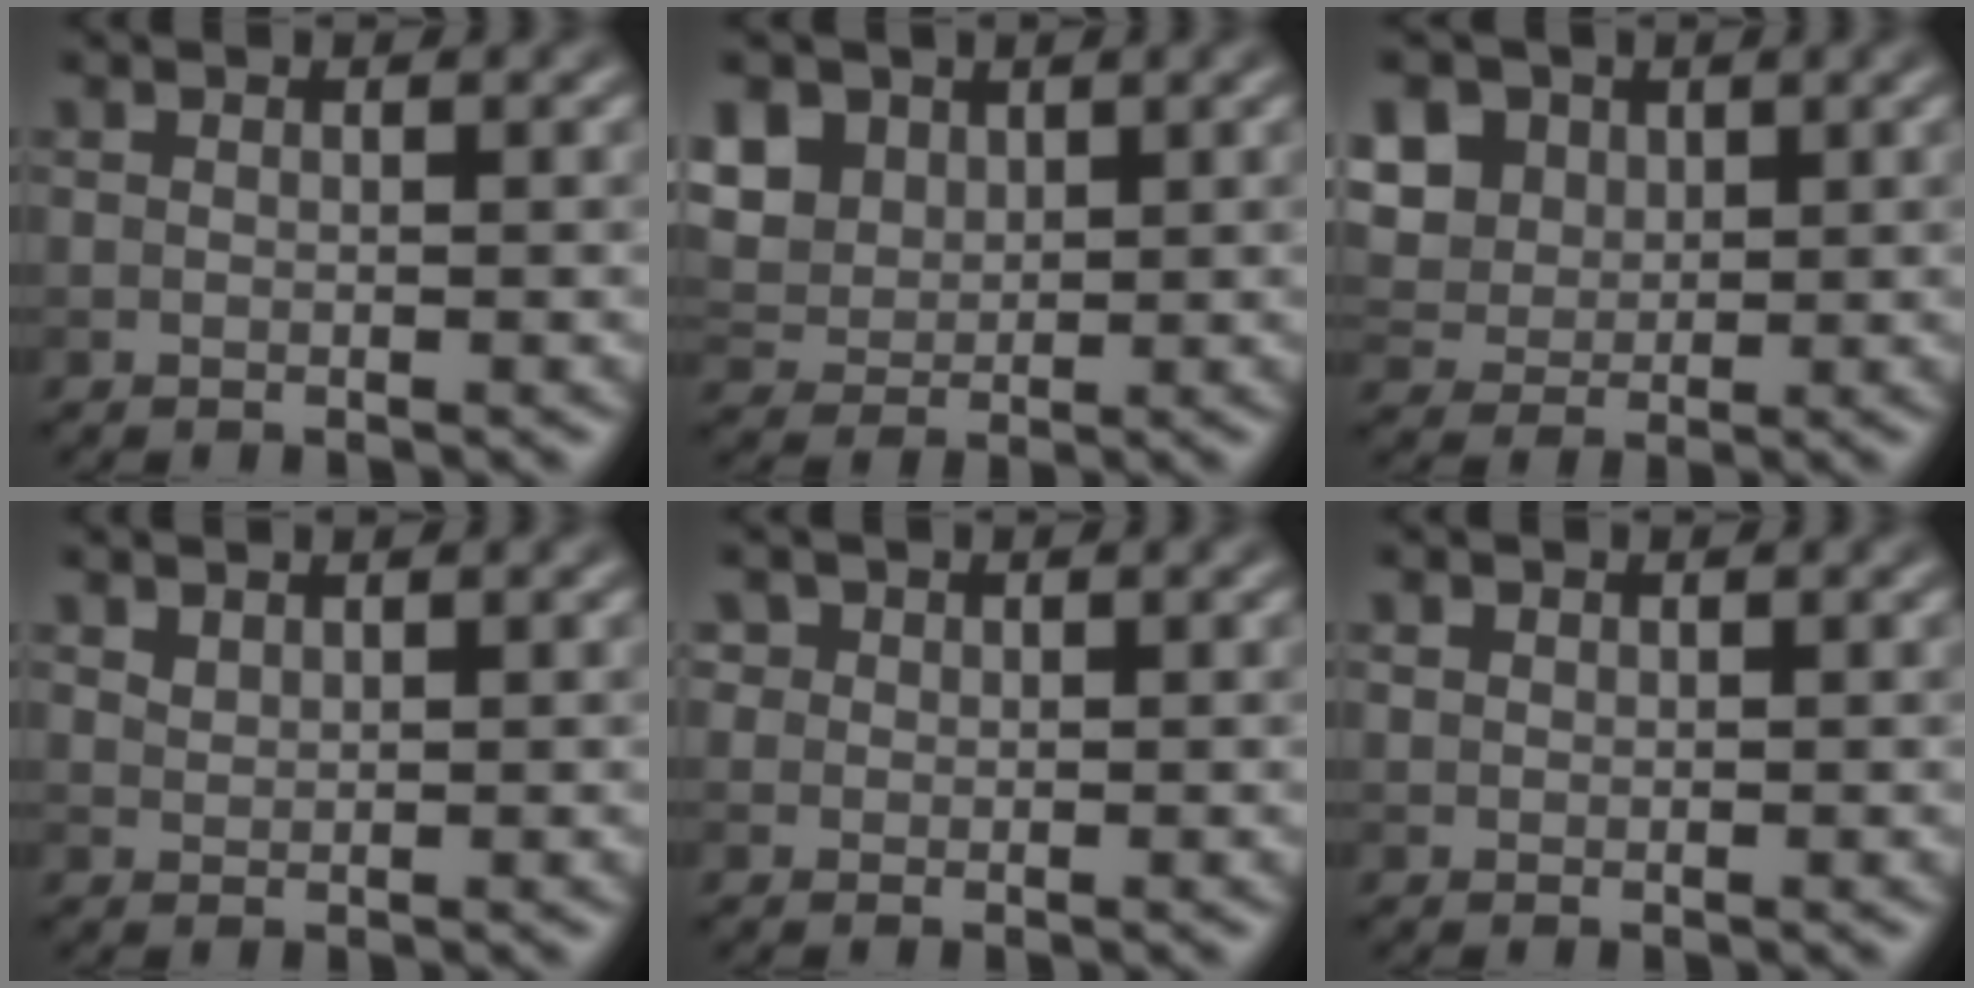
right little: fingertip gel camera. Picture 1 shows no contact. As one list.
[{"total": 6.4, "force": [3.0, 4.8, 3.1], "torque": [-0.103, 0.013, 0.055]}, {"total": 9.6, "force": [4.1, 7.4, 4.5], "torque": [-0.107, 0.024, 0.064]}, {"total": 0.9, "force": [0.8, 0.3, 0.2], "torque": [-0.007, 0.000, 0.020]}, {"total": 1.9, "force": [1.1, 1.5, 0.6], "torque": [-0.014, -0.002, 0.019]}, {"total": 0.7, "force": [0.4, 0.6, 0.1], "torque": [0.000, -0.001, 0.009]}]